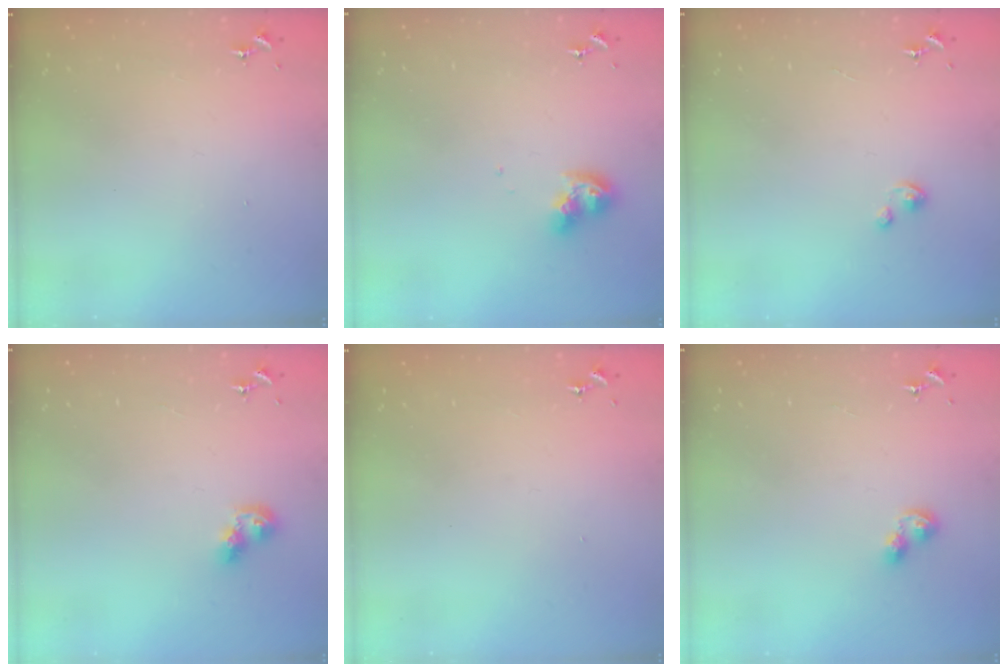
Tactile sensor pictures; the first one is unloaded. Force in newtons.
{"total": 9.0, "press": 9.0, "slide": 1.0}
{"total": 1.5, "press": 1.5, "slide": 0.2}
{"total": 6.9, "press": 6.9, "slide": 0.7}
{"total": 0.0}
{"total": 5.7, "press": 5.6, "slide": 0.6}